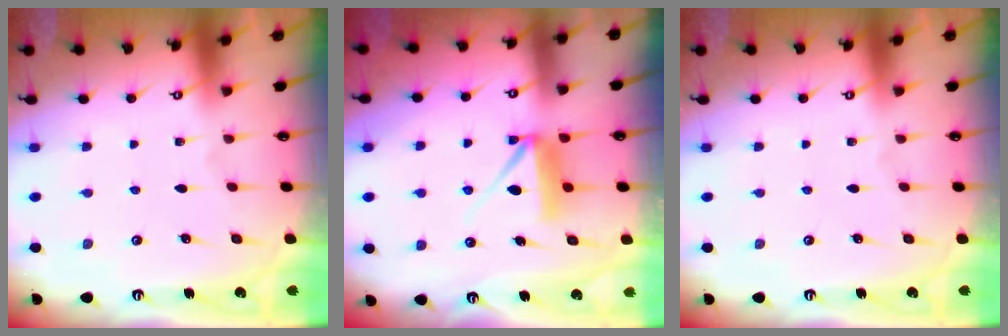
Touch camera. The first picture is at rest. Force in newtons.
{"total": 7.1, "press": 7.1, "slide": 0.6}
{"total": 0.0}